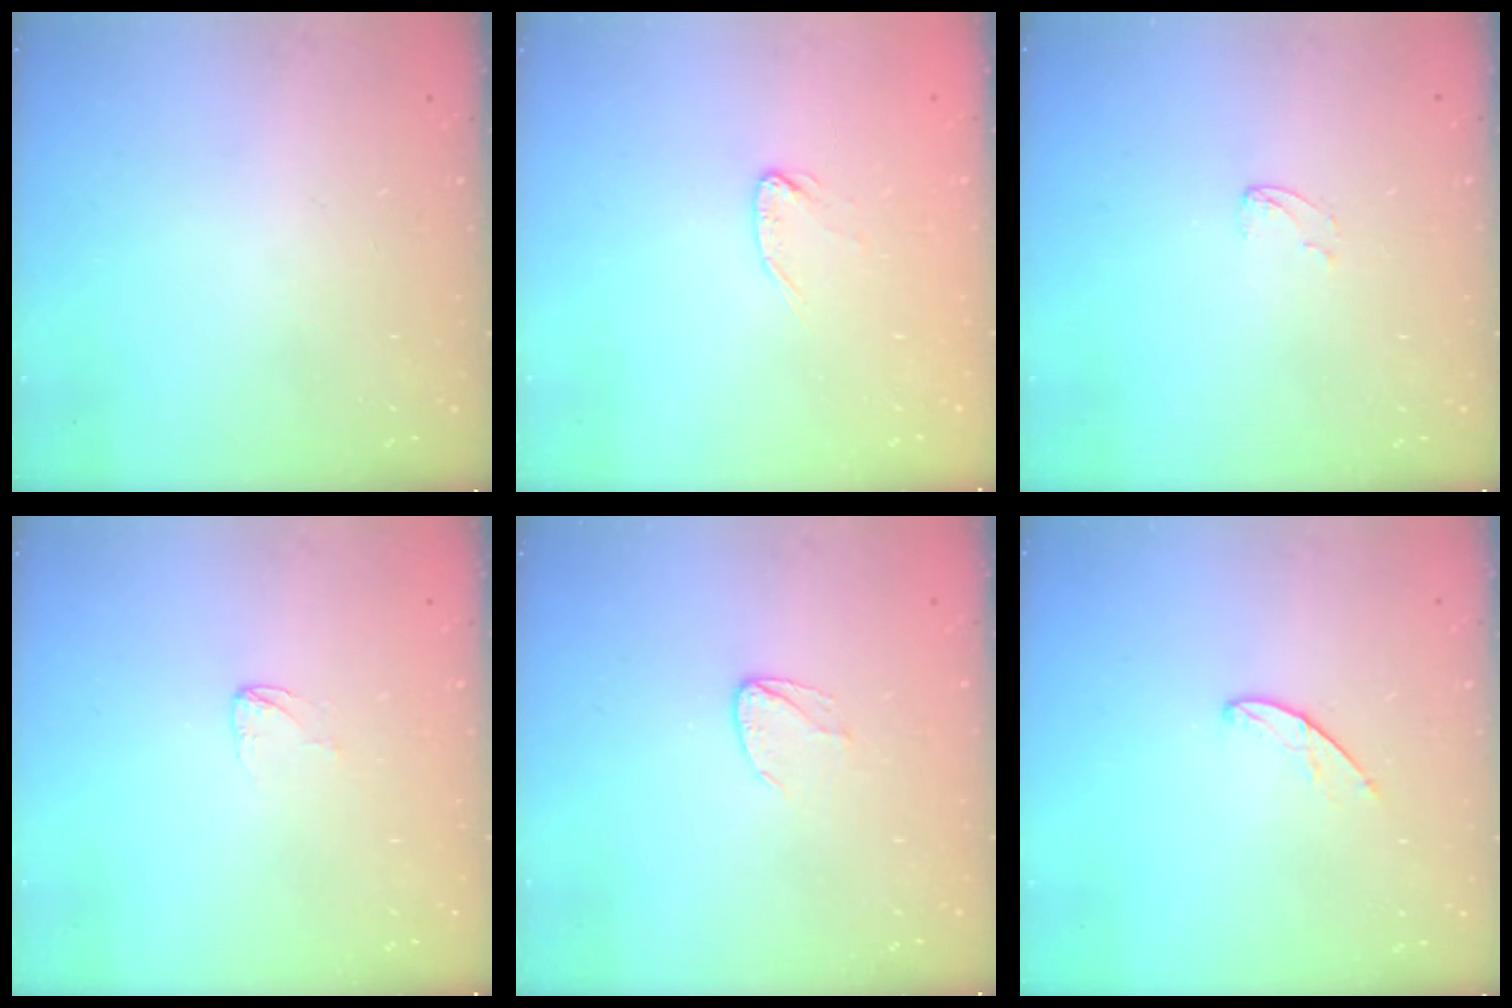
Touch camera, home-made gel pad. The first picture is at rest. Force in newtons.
{"total": 3.8, "press": 3.8, "slide": 0.3}
{"total": 2.4, "press": 2.4, "slide": 0.2}
{"total": 3.0, "press": 3.0, "slide": 0.1}
{"total": 3.9, "press": 3.9, "slide": 0.4}
{"total": 5.5, "press": 5.5, "slide": 0.5}